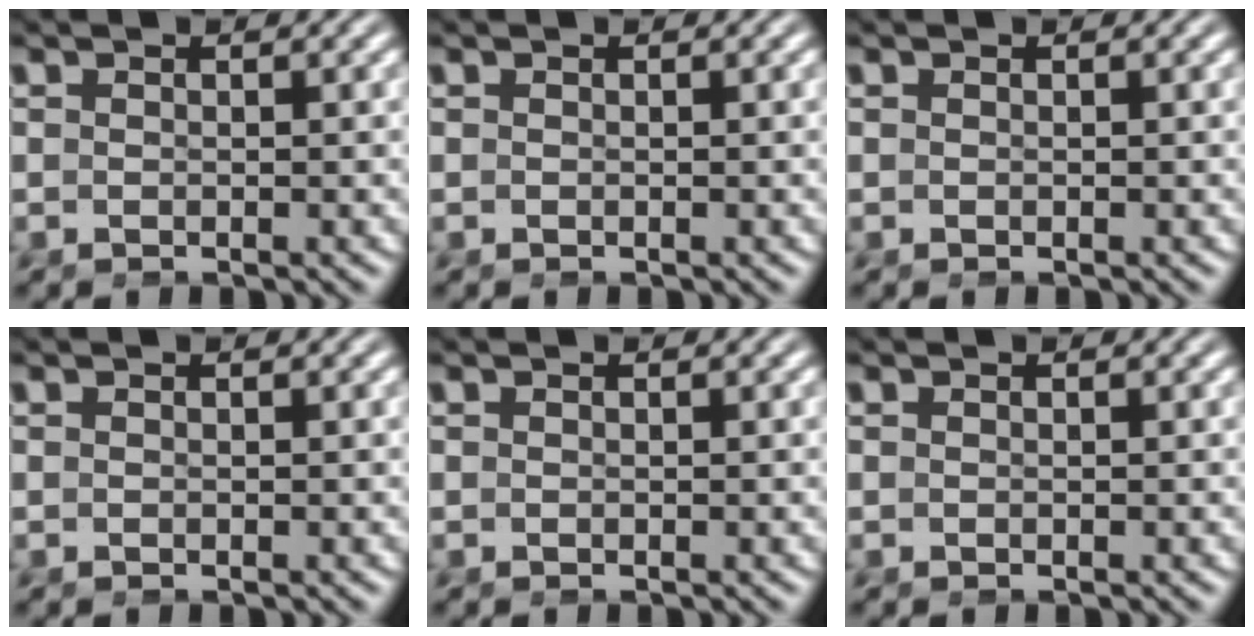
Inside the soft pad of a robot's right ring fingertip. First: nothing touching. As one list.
[{"total": 0.0}, {"total": 0.0}, {"total": 0.0}, {"total": 0.0}, {"total": 0.0}]